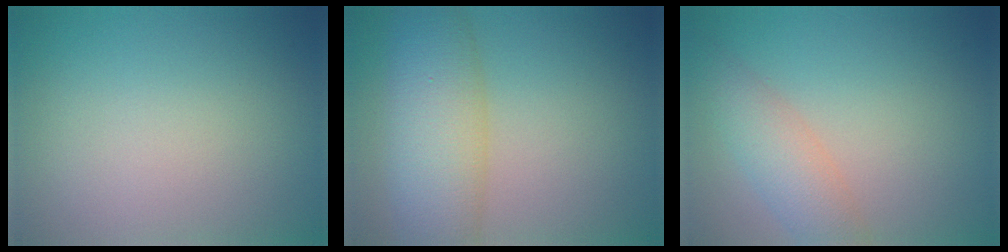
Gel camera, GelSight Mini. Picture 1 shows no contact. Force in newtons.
{"total": 8.0, "press": 8.0, "slide": 0.2}
{"total": 3.6, "press": 3.6, "slide": 0.2}